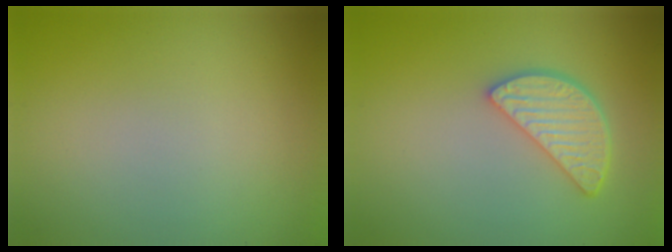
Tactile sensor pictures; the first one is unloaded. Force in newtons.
{"total": 3.7, "press": 3.2, "slide": 1.9}